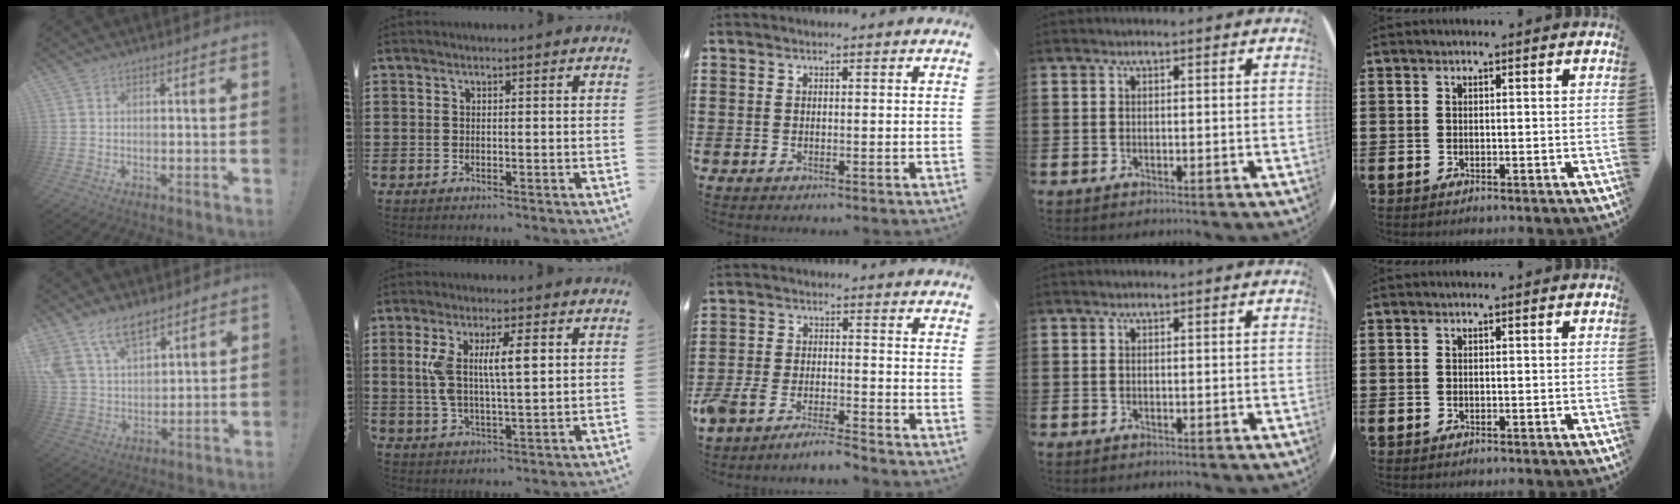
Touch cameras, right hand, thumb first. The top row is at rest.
{"thumb": {"total": 11.9, "force": [8.6, 6.0, 5.5], "torque": [-0.110, -0.045, 0.168]}, "index": {"total": 8.3, "force": [2.1, 2.5, 7.7], "torque": [-0.162, 0.005, 0.031]}, "middle": {"total": 5.4, "force": [-5.2, 0.2, 1.5], "torque": [-0.045, -0.010, -0.106]}}